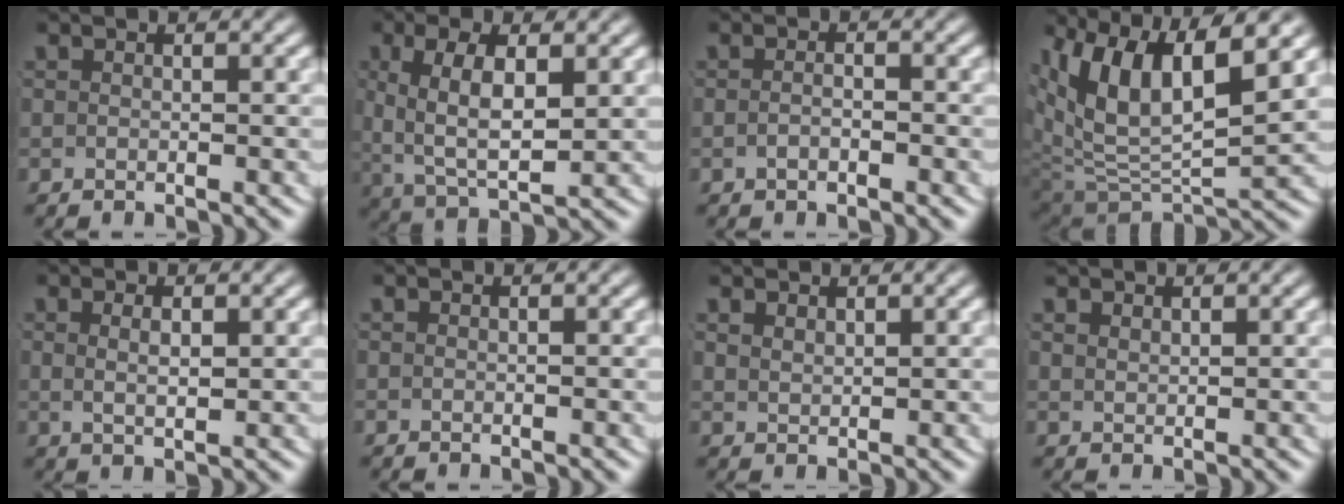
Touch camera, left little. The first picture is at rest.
{"total": 6.2, "force": [0.2, 3.4, 5.2], "torque": [-0.110, -0.017, 0.017]}
{"total": 1.2, "force": [-0.9, 0.4, 0.7], "torque": [-0.014, -0.004, -0.015]}
{"total": 11.3, "force": [2.1, 7.2, 8.4], "torque": [-0.169, -0.014, 0.041]}
{"total": 1.7, "force": [0.4, 0.2, 1.6], "torque": [-0.026, -0.012, 0.018]}
{"total": 0.0}
{"total": 1.5, "force": [1.4, 0.4, 0.4], "torque": [-0.008, -0.008, 0.034]}
{"total": 1.0, "force": [1.0, -0.1, 0.2], "torque": [0.000, -0.005, 0.026]}